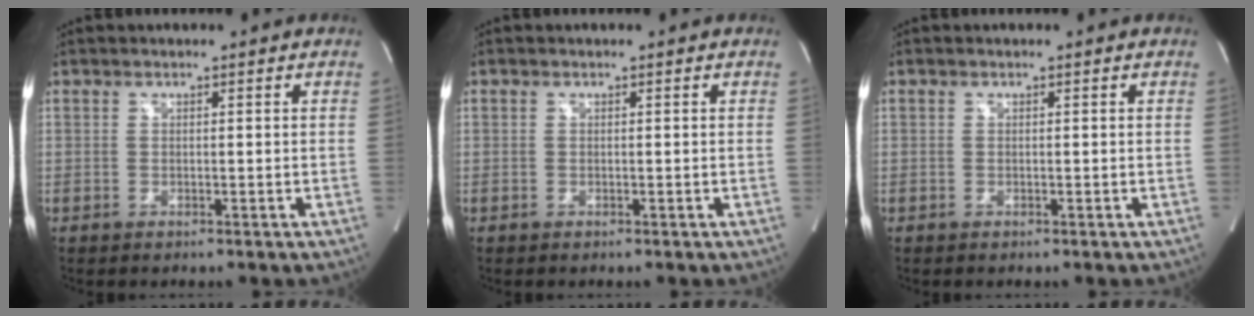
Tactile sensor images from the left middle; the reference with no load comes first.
{"total": 0.0}
{"total": 0.0}